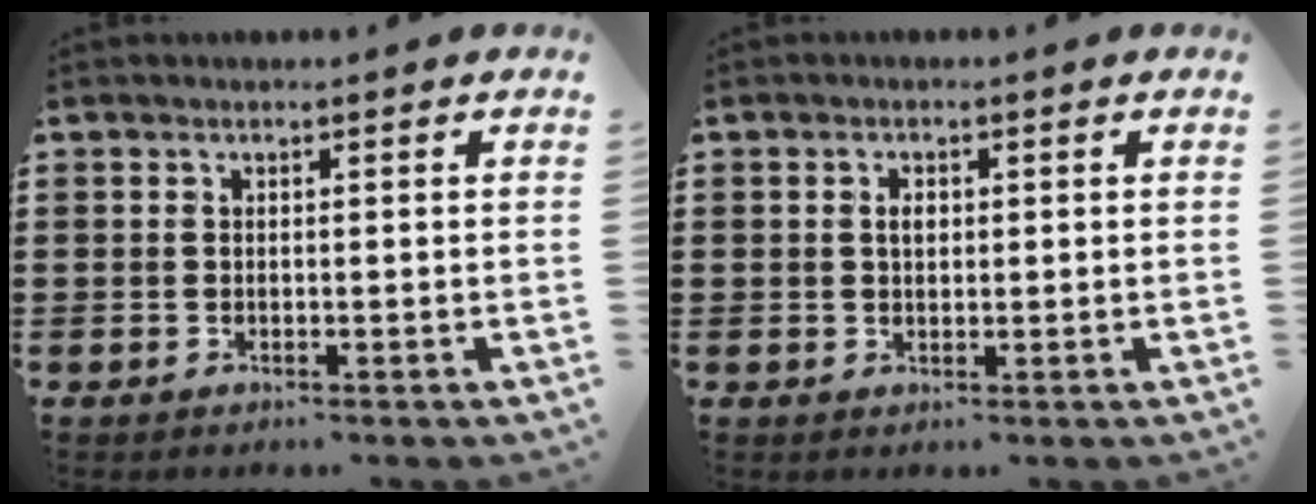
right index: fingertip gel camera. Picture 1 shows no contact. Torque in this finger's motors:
{"motor_torque": [0.55, 0.28, 0.14, 0.06]}